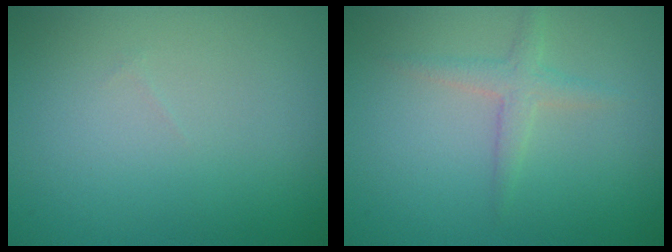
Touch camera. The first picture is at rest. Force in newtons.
{"total": 1.9, "press": 1.9, "slide": 0.1}